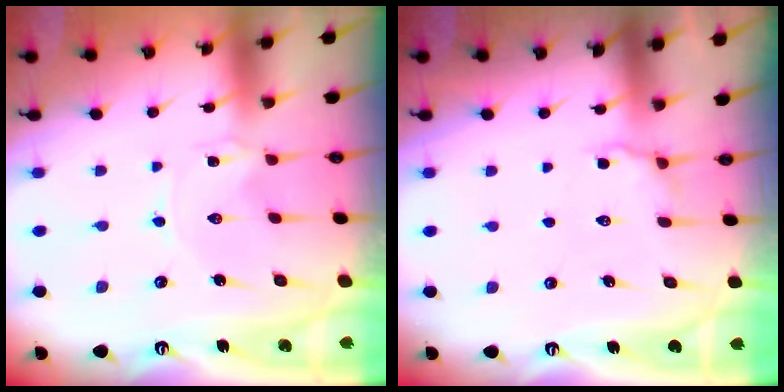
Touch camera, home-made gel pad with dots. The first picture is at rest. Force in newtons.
{"total": 4.8, "press": 4.5, "slide": 1.7}